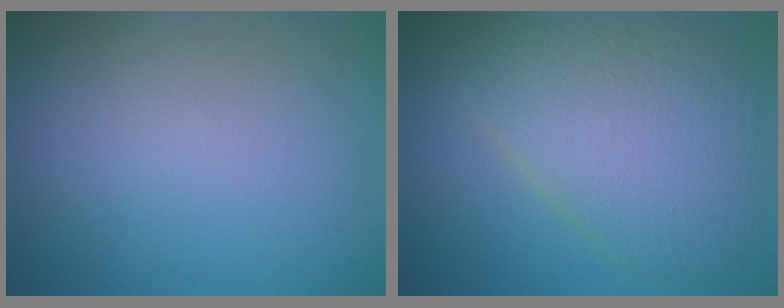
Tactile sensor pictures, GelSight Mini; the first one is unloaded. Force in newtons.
{"total": 6.4, "press": 6.4, "slide": 0.3}